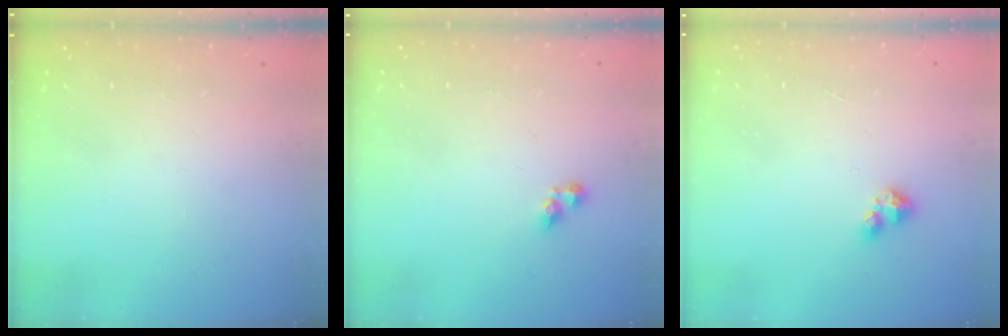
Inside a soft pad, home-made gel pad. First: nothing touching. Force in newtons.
{"total": 4.6, "press": 4.6, "slide": 0.6}
{"total": 2.8, "press": 2.8, "slide": 0.2}